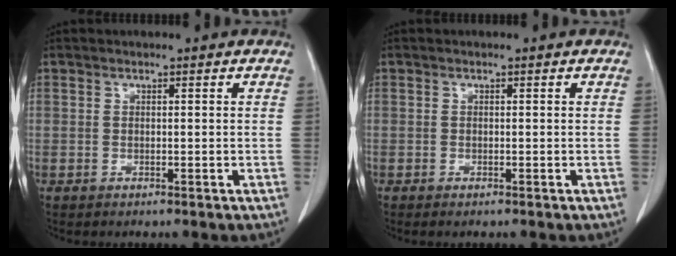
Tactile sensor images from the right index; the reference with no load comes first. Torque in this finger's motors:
{"motor_torque": [0.16, -0.14, 0.00, 0.01]}